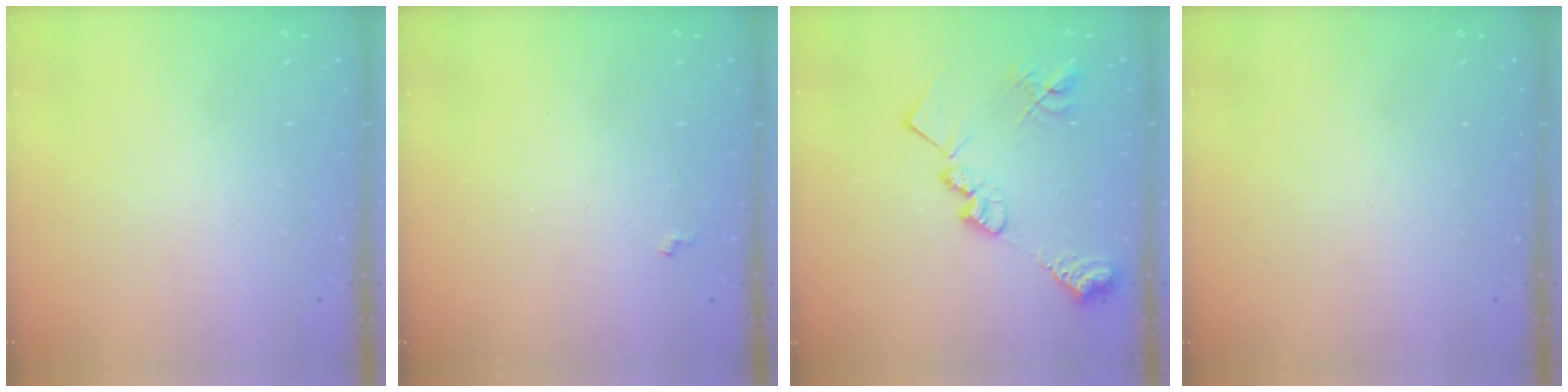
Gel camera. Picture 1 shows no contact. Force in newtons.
{"total": 4.2, "press": 4.2, "slide": 0.5}
{"total": 18.0, "press": 18.0, "slide": 1.1}
{"total": 0.0}